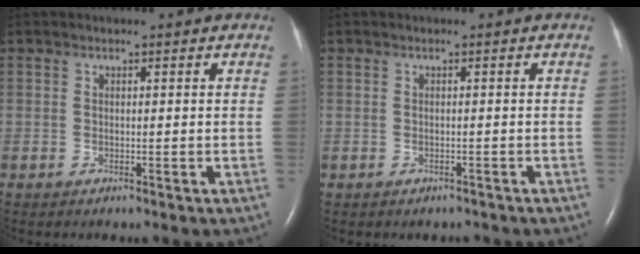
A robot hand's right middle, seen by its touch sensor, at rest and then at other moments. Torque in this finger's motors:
{"motor_torque": [-0.16, 0.16, -0.03, 0.02]}